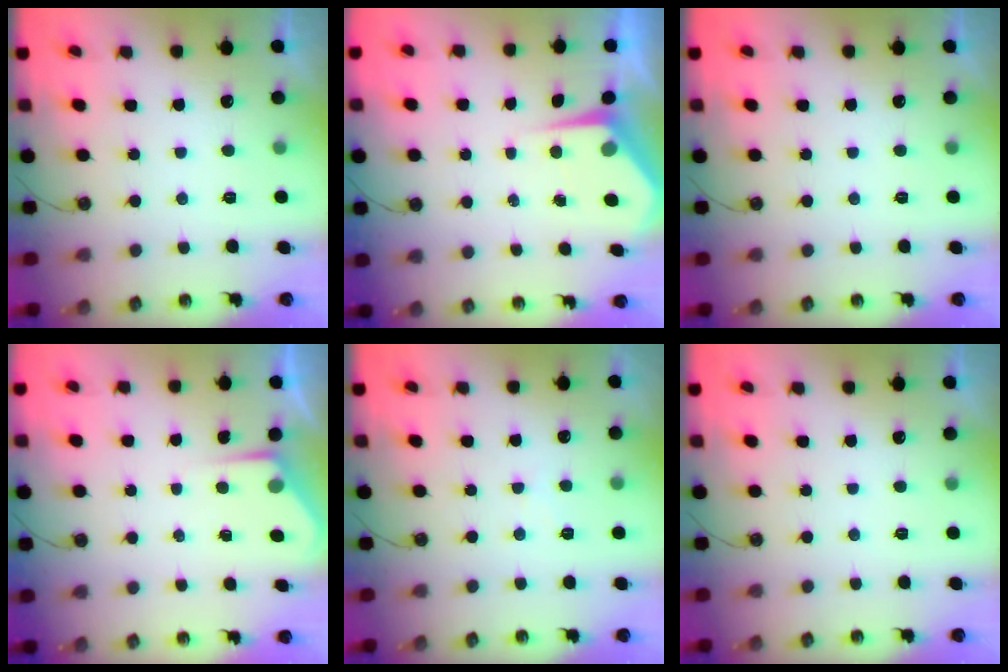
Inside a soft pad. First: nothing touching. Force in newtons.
{"total": 4.7, "press": 4.7, "slide": 0.4}
{"total": 0.0}
{"total": 2.3, "press": 2.3, "slide": 0.3}
{"total": 4.7, "press": 4.6, "slide": 0.7}
{"total": 0.0}